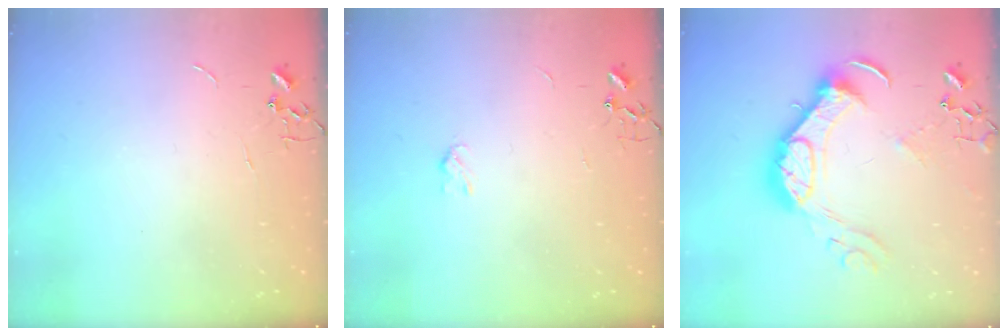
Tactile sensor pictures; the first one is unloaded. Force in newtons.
{"total": 3.2, "press": 3.2, "slide": 0.5}
{"total": 16.4, "press": 16.4, "slide": 1.0}